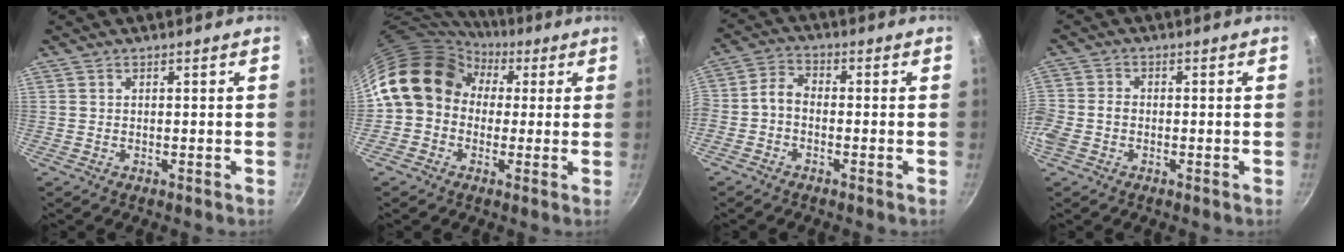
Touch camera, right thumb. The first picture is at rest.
{"total": 13.7, "force": [2.2, 11.5, 7.1], "torque": [-0.090, 0.032, 0.018]}
{"total": 4.2, "force": [-1.7, 2.7, 2.7], "torque": [-0.055, 0.034, -0.044]}
{"total": 6.5, "force": [-1.8, 5.0, 3.7], "torque": [-0.090, 0.011, -0.047]}